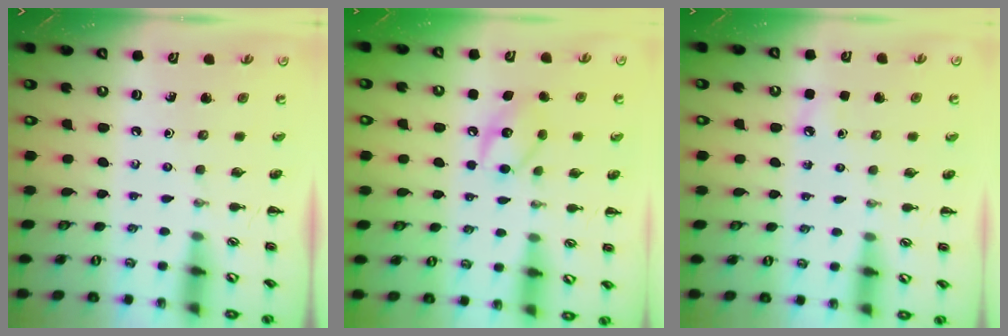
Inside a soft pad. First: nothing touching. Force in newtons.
{"total": 9.7, "press": 9.7, "slide": 0.7}
{"total": 2.8, "press": 2.6, "slide": 1.0}